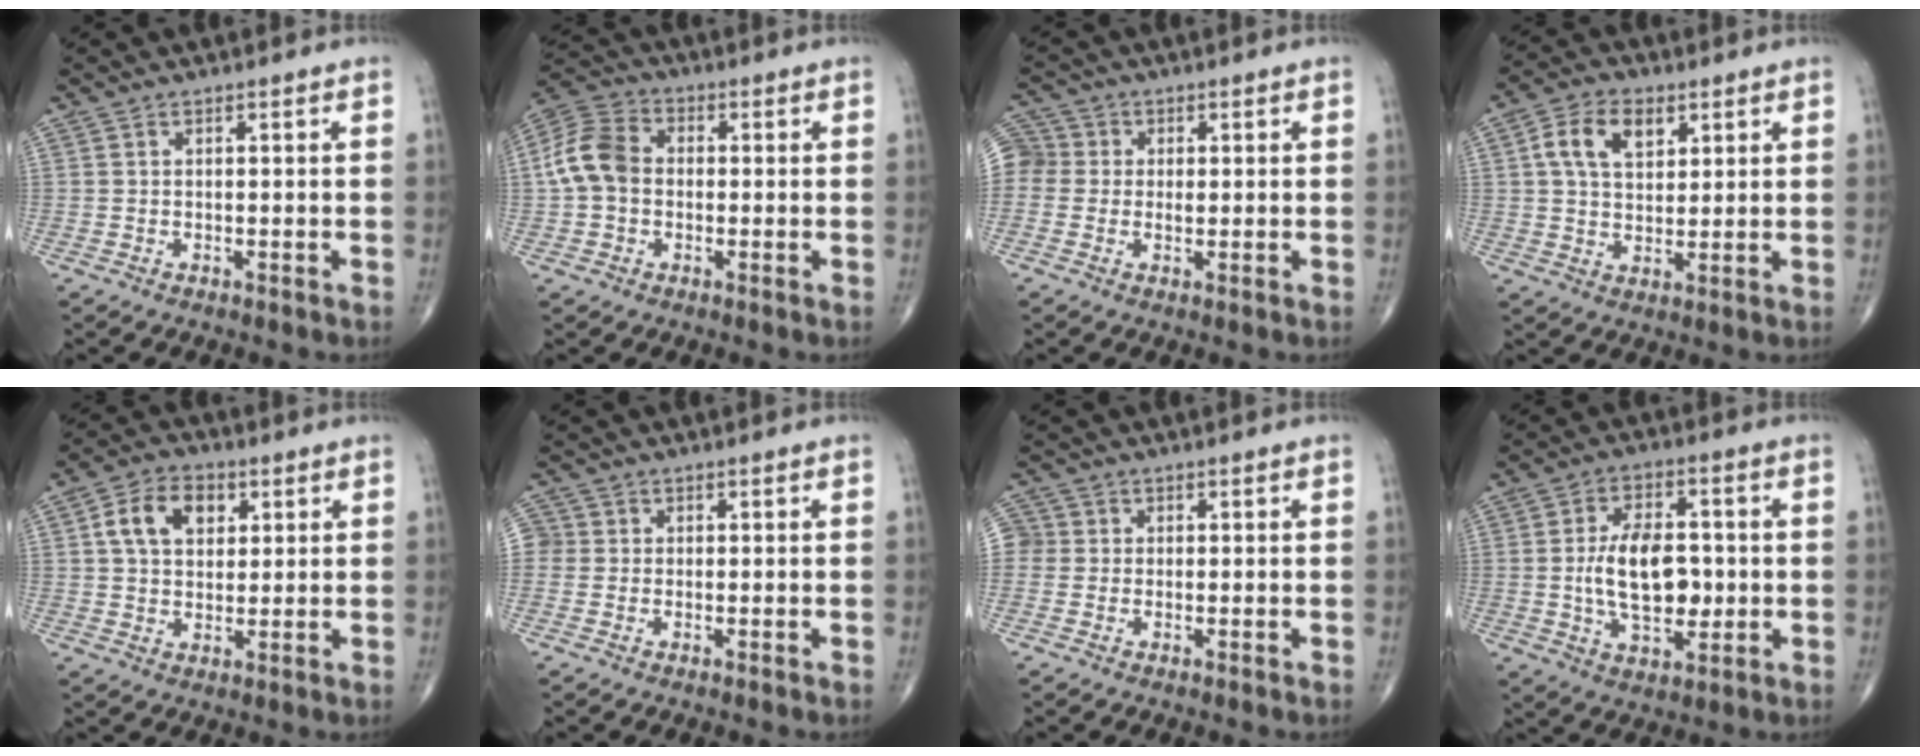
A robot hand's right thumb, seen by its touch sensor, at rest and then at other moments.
{"total": 9.4, "force": [-0.2, 7.2, 6.1], "torque": [-0.117, 0.029, -0.016]}
{"total": 6.2, "force": [0.4, 5.9, 2.0], "torque": [-0.026, 0.016, 0.000]}
{"total": 9.0, "force": [3.3, 5.7, 6.1], "torque": [-0.096, -0.002, 0.055]}
{"total": 9.5, "force": [3.0, 6.6, 6.2], "torque": [-0.090, 0.002, 0.047]}
{"total": 3.2, "force": [-0.1, 3.1, 0.7], "torque": [0.003, 0.011, -0.006]}
{"total": 3.6, "force": [-0.1, 3.5, 0.8], "torque": [0.001, 0.012, -0.006]}
{"total": 13.1, "force": [-0.4, 7.5, 10.8], "torque": [-0.161, 0.003, -0.004]}